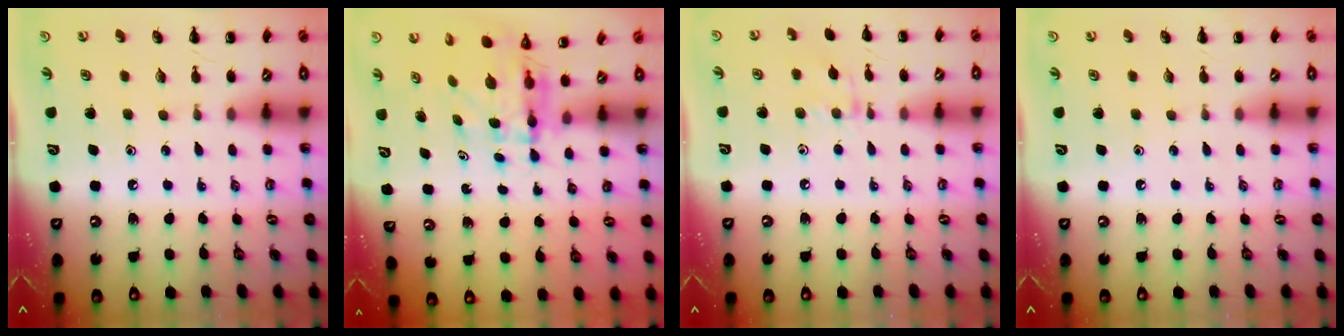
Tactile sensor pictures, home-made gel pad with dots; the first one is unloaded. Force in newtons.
{"total": 5.9, "press": 5.8, "slide": 0.8}
{"total": 8.0, "press": 7.9, "slide": 1.3}
{"total": 0.0}